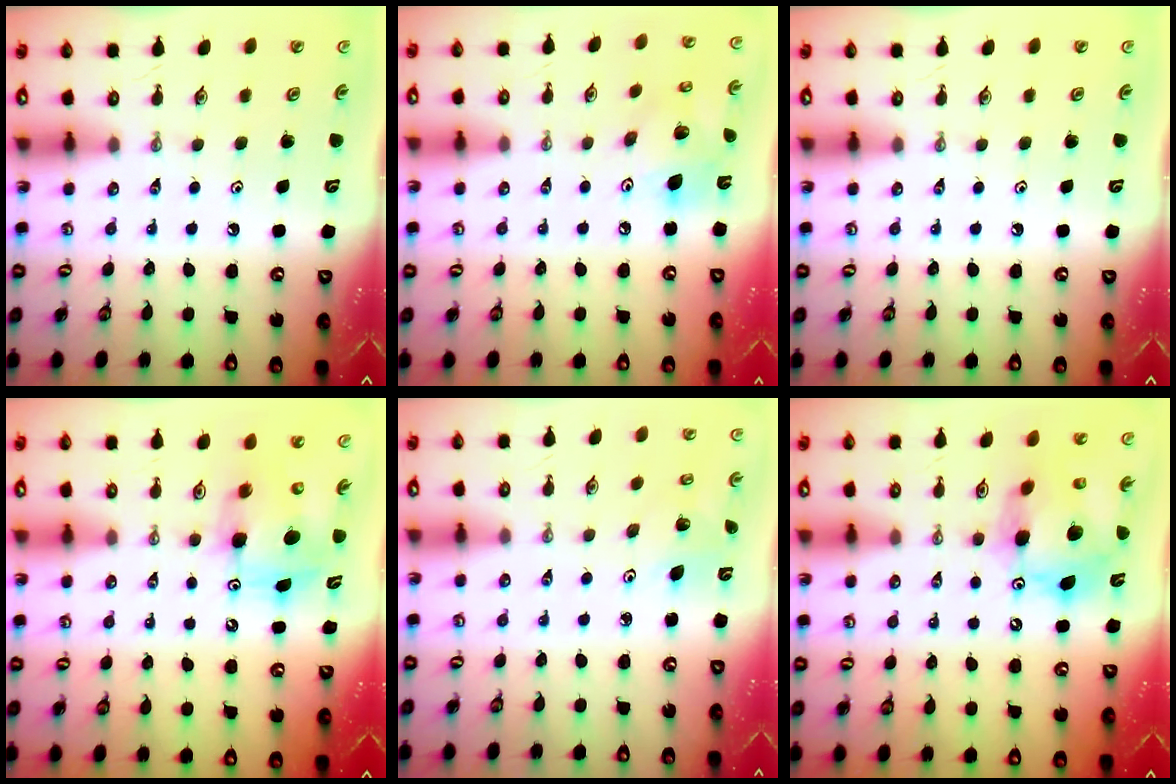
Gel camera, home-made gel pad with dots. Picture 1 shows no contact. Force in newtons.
{"total": 12.6, "press": 12.5, "slide": 2.2}
{"total": 0.0}
{"total": 6.8, "press": 6.5, "slide": 1.9}
{"total": 2.7, "press": 2.7, "slide": 0.1}
{"total": 14.3, "press": 14.2, "slide": 1.5}